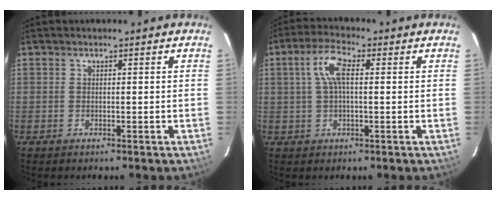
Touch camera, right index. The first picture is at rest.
{"total": 5.9, "force": [1.1, 2.1, 5.4], "torque": [-0.109, 0.015, 0.022]}